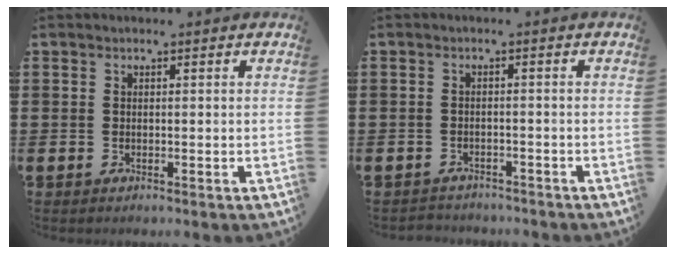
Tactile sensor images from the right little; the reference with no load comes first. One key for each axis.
{"total": 1.4, "fx": -1.4, "fy": 0.2, "fz": -0.2, "tx": -0.001, "ty": 0.004, "tz": -0.032}